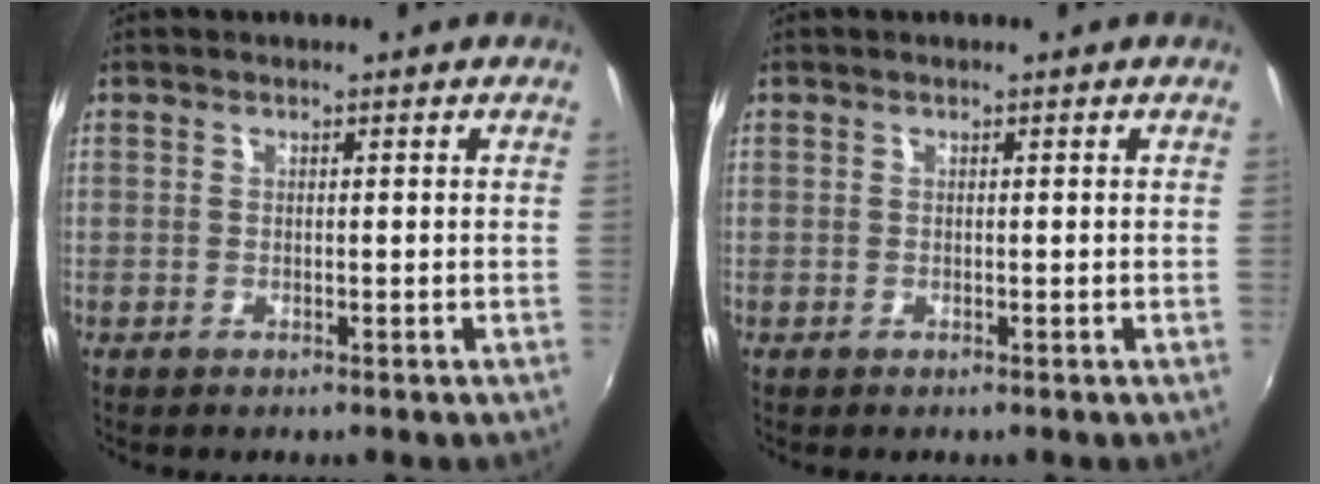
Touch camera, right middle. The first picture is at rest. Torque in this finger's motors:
{"motor_torque": [0.00, 0.00, 0.00, 0.00]}